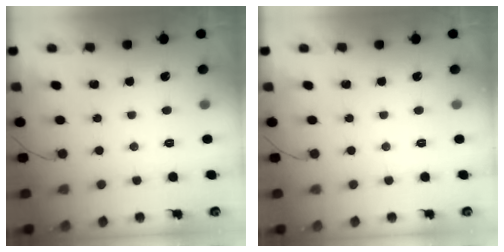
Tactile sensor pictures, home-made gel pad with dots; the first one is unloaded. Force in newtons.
{"total": 0.0}